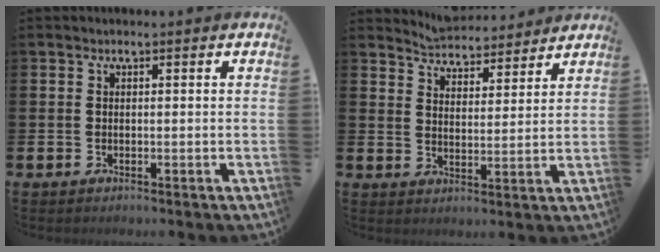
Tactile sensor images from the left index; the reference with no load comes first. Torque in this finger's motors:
{"motor_torque": [0.05, -0.02, -0.15, -0.19]}